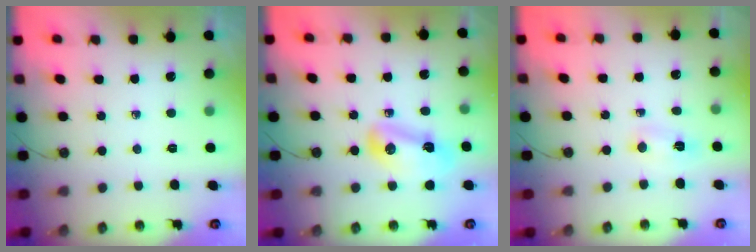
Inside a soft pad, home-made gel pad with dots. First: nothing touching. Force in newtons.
{"total": 8.2, "press": 8.1, "slide": 0.9}
{"total": 16.7, "press": 5.5, "slide": 15.8}